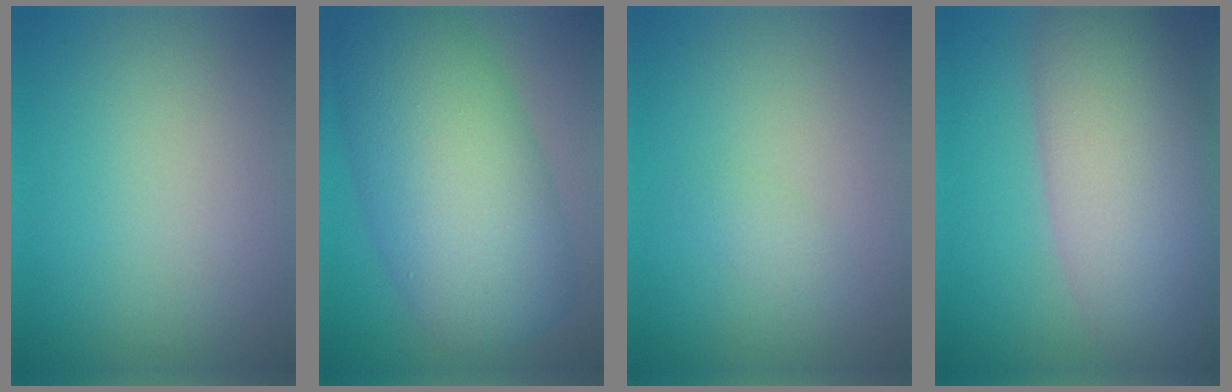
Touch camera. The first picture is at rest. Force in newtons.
{"total": 11.9, "press": 11.9, "slide": 0.2}
{"total": 0.9, "press": 0.9, "slide": 0.1}
{"total": 10.8, "press": 10.8, "slide": 0.7}